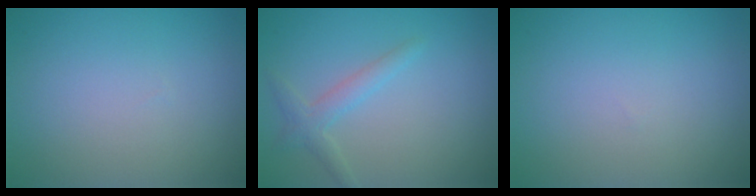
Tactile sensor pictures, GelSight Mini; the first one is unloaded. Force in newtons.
{"total": 1.9, "press": 1.9, "slide": 0.1}
{"total": 0.0}